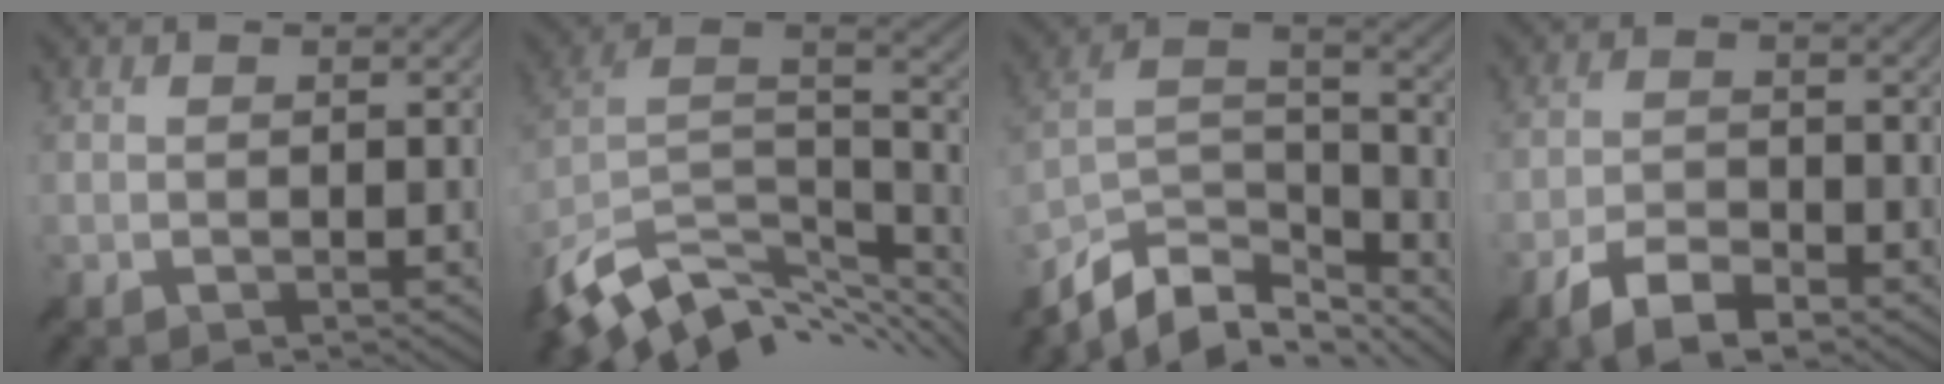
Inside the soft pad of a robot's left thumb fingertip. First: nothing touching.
{"total": 14.0, "force": [-8.4, 6.9, 8.8], "torque": [-0.220, -0.019, -0.139]}
{"total": 12.5, "force": [-9.5, 5.5, 6.1], "torque": [-0.142, -0.004, -0.172]}
{"total": 6.2, "force": [-4.6, 2.0, 3.7], "torque": [-0.075, -0.003, -0.087]}